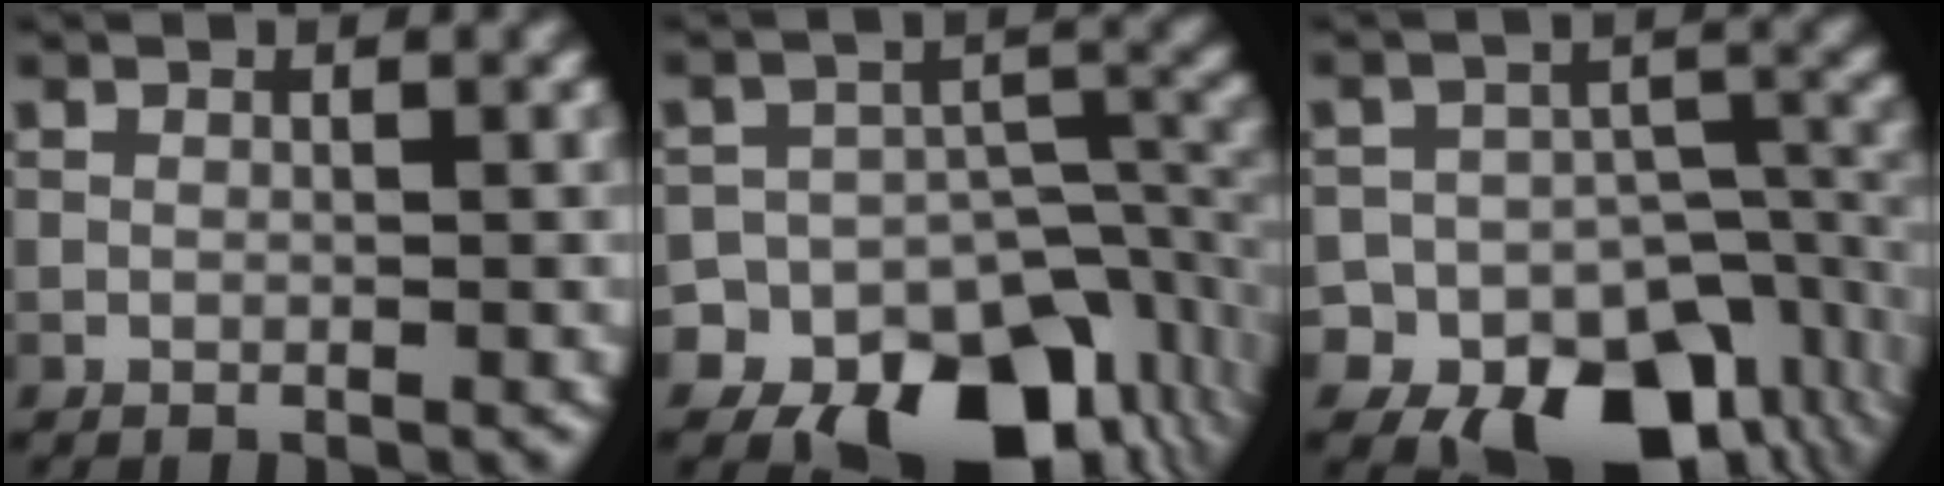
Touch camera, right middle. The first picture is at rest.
{"total": 17.2, "force": [-11.0, 12.0, 5.6], "torque": [-0.089, -0.032, -0.151]}
{"total": 15.3, "force": [-9.3, 10.7, 5.6], "torque": [-0.078, -0.024, -0.122]}